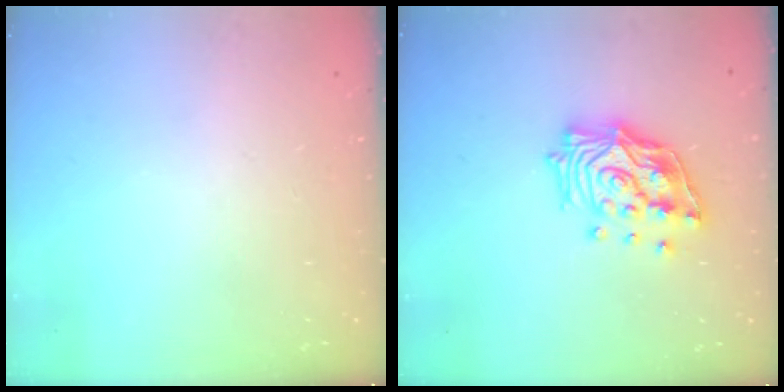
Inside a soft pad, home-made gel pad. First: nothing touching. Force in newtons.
{"total": 17.0, "press": 16.9, "slide": 2.0}